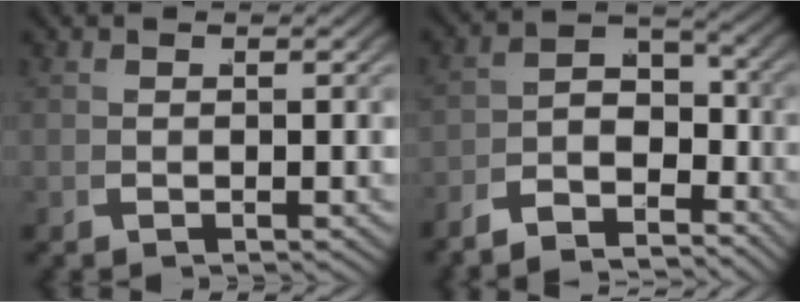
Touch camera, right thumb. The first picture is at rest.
{"total": 7.5, "force": [-4.1, 4.6, 4.3], "torque": [-0.058, -0.017, -0.076]}